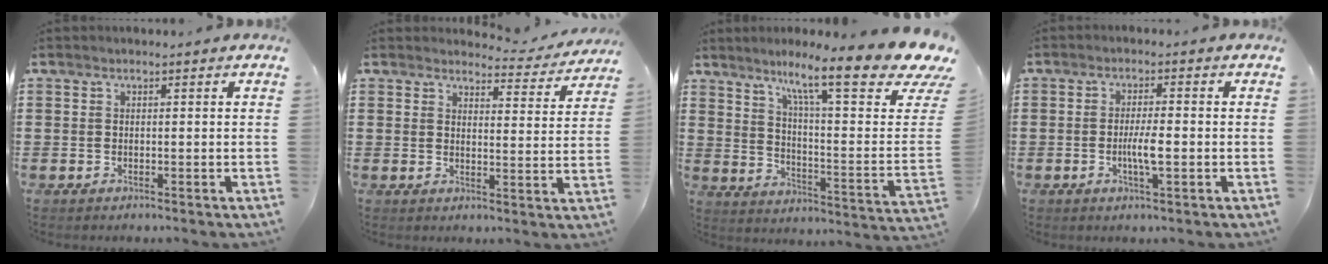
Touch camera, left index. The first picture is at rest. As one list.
[{"total": 4.0, "force": [3.8, 0.6, 0.9], "torque": [-0.025, -0.023, 0.066]}, {"total": 14.3, "force": [10.3, 1.7, 9.8], "torque": [-0.182, -0.065, 0.162]}, {"total": 3.8, "force": [-0.8, 0.7, 3.7], "torque": [-0.072, -0.002, -0.018]}]